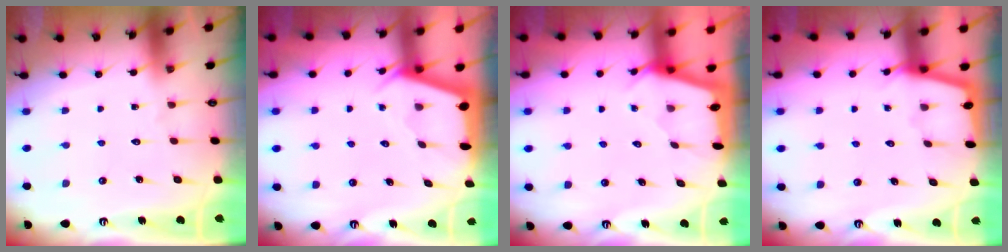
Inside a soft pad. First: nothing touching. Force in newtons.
{"total": 2.4, "press": 2.4, "slide": 0.3}
{"total": 2.2, "press": 2.2, "slide": 0.3}
{"total": 1.8, "press": 1.8, "slide": 0.3}